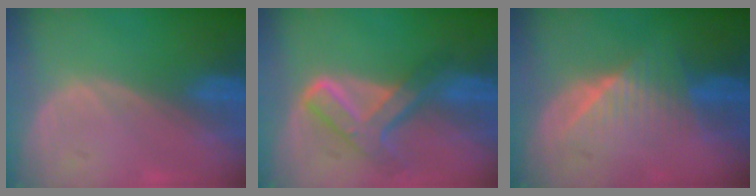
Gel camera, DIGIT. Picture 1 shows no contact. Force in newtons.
{"total": 7.7, "press": 6.5, "slide": 4.2}
{"total": 6.2, "press": 5.8, "slide": 2.1}